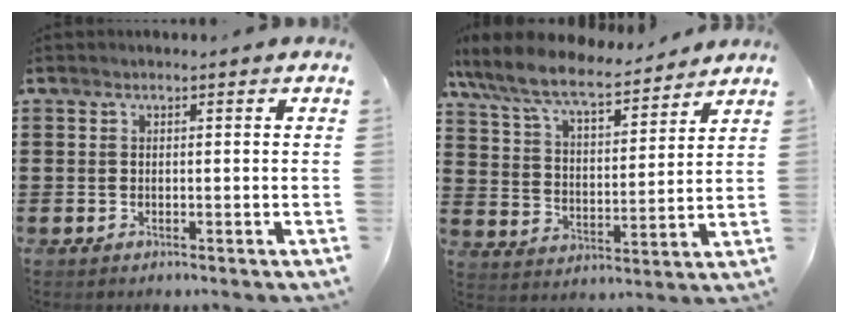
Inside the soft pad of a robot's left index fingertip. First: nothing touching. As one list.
[{"total": 8.7, "force": [7.6, 1.5, 3.9], "torque": [-0.106, -0.038, 0.131]}]